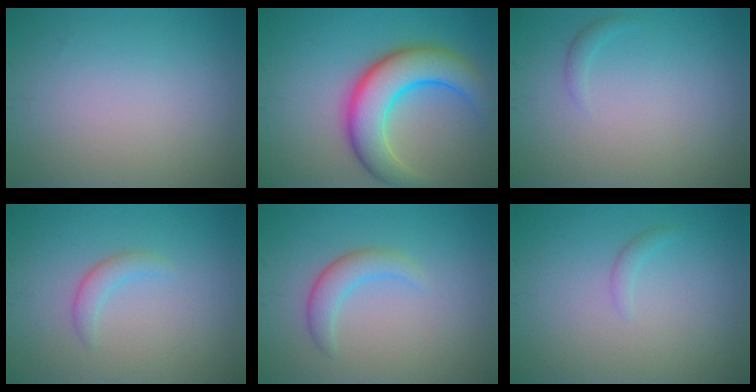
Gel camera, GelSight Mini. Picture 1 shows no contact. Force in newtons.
{"total": 7.9, "press": 7.9, "slide": 0.1}
{"total": 0.7, "press": 0.7, "slide": 0.1}
{"total": 1.5, "press": 1.5, "slide": 0.1}
{"total": 2.5, "press": 2.5, "slide": 0.1}
{"total": 0.8, "press": 0.8, "slide": 0.0}